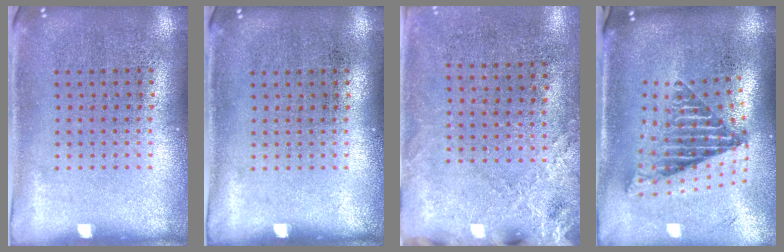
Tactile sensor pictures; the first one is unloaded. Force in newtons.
{"total": 0.0}
{"total": 2.5, "press": 2.1, "slide": 1.3}
{"total": 2.5, "press": 1.7, "slide": 1.9}